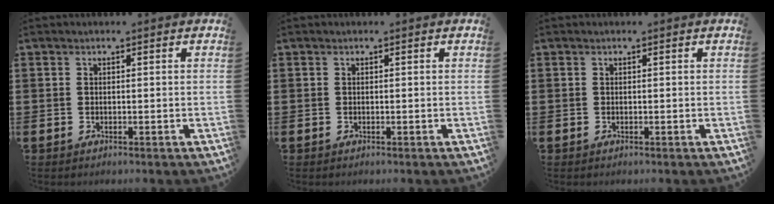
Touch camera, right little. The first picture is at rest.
{"total": 0.0}
{"total": 0.0}